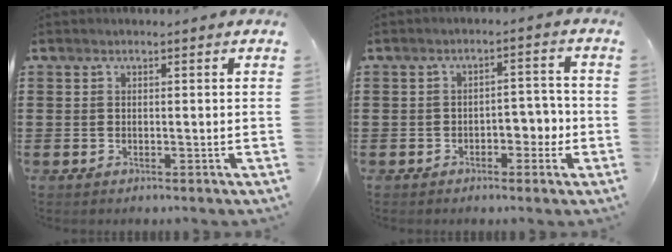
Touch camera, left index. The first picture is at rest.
{"total": 4.0, "force": [-2.0, 2.2, 2.7], "torque": [-0.041, 0.006, -0.043]}